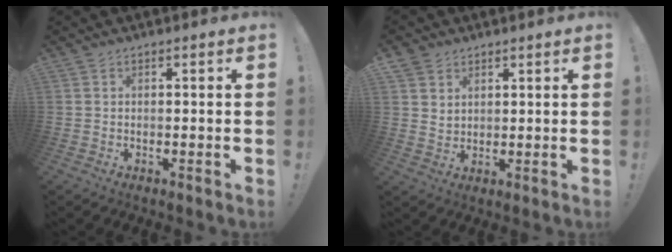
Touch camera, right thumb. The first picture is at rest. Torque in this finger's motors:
{"motor_torque": [-0.56, 0.16, -0.26, 0.35, 0.13]}